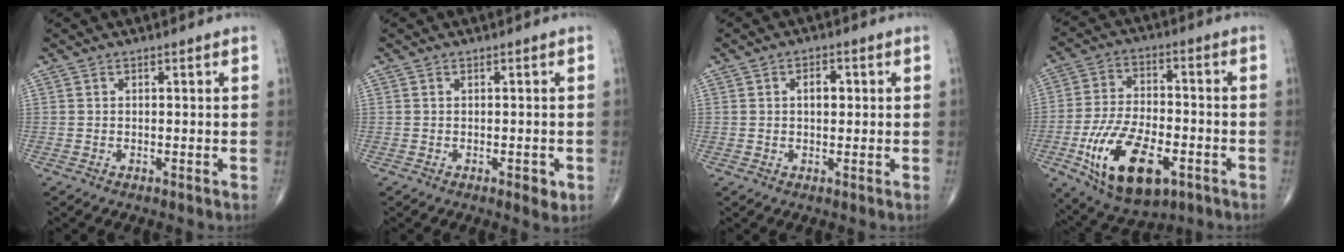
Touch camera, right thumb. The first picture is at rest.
{"total": 2.2, "force": [-0.7, 1.0, 1.8], "torque": [-0.018, -0.002, -0.007]}
{"total": 3.3, "force": [0.6, 1.9, 2.6], "torque": [-0.034, 0.005, 0.010]}
{"total": 18.2, "force": [-7.0, 9.2, 14.1], "torque": [-0.243, 0.016, -0.110]}